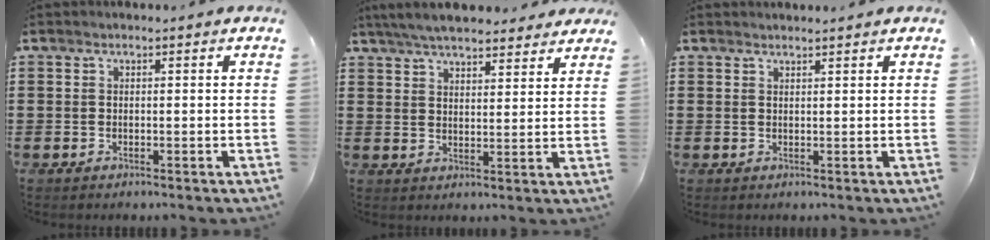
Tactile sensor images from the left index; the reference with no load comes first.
{"total": 6.0, "force": [5.5, 0.9, 2.0], "torque": [-0.056, -0.011, 0.102]}
{"total": 1.1, "force": [1.1, -0.1, 0.2], "torque": [-0.007, -0.003, 0.022]}